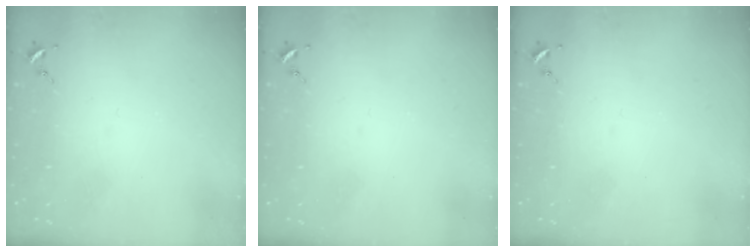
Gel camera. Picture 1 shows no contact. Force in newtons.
{"total": 0.0}
{"total": 0.0}